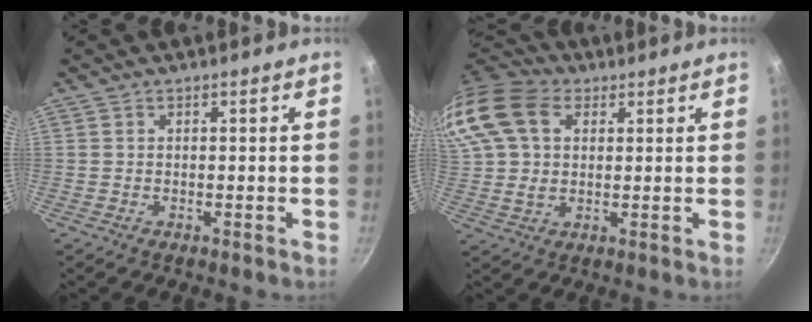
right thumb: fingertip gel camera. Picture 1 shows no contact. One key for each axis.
{"total": 20.8, "fx": 7.2, "fy": 14.6, "fz": 12.8, "tx": -0.298, "ty": 0.028, "tz": 0.128}